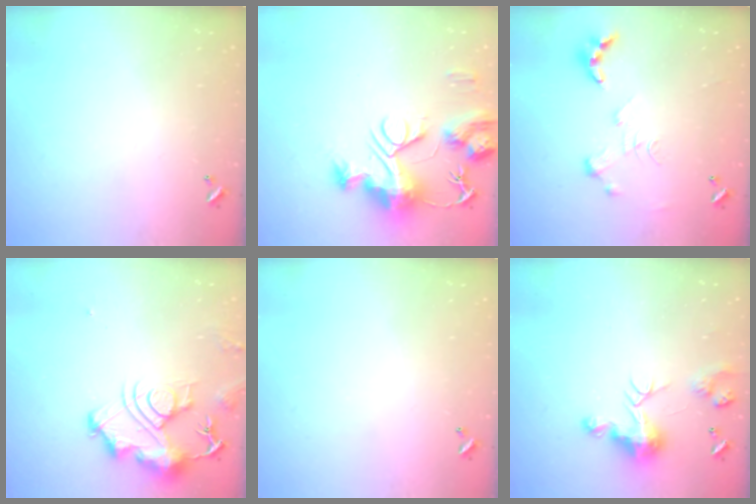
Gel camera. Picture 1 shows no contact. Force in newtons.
{"total": 14.8, "press": 14.7, "slide": 1.3}
{"total": 0.0}
{"total": 12.2, "press": 12.1, "slide": 1.4}
{"total": 0.0}
{"total": 8.7, "press": 8.6, "slide": 0.2}